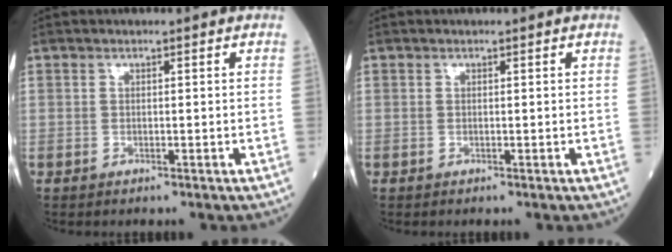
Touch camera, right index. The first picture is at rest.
{"total": 0.0}